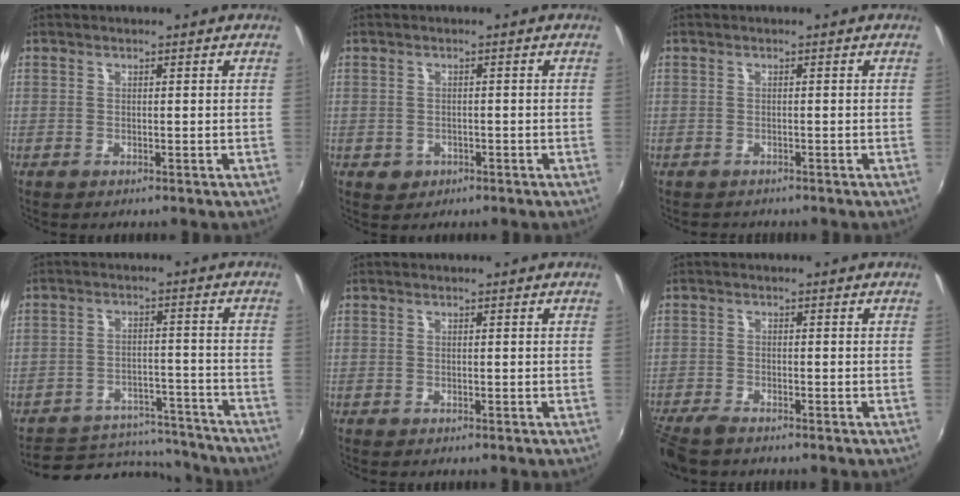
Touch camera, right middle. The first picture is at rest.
{"total": 2.5, "force": [-0.9, 2.2, 0.9], "torque": [-0.019, -0.001, -0.010]}
{"total": 1.3, "force": [-1.1, 0.6, 0.0], "torque": [-0.004, 0.001, -0.017]}
{"total": 16.5, "force": [-14.8, 5.9, 4.2], "torque": [-0.094, 0.031, -0.185]}
{"total": 0.0}
{"total": 6.0, "force": [-5.0, 1.4, 2.9], "torque": [-0.079, -0.029, -0.097]}